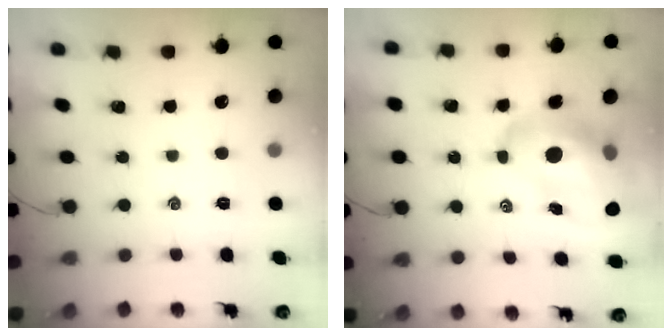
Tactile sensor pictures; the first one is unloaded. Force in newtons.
{"total": 16.0, "press": 15.4, "slide": 4.6}